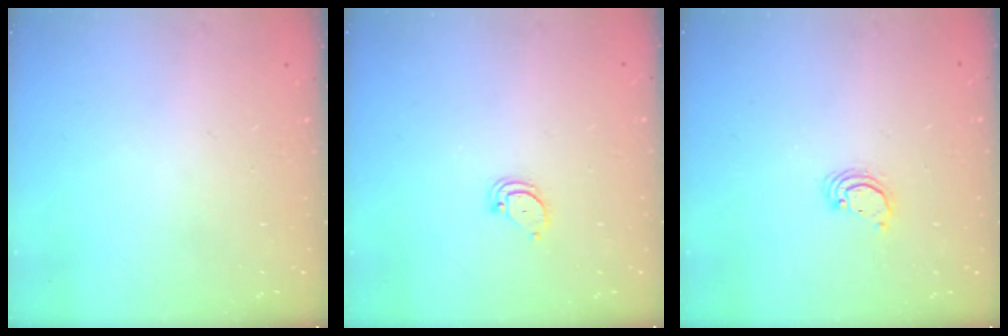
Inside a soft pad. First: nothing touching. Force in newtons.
{"total": 2.7, "press": 2.7, "slide": 0.2}
{"total": 2.7, "press": 2.7, "slide": 0.1}